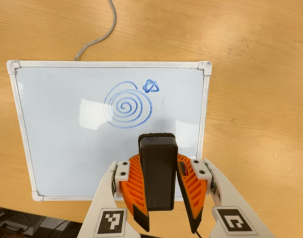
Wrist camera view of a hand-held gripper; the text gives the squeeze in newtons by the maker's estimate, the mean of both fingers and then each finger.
{"total": 11.5, "left": 9.4, "right": 13.6}